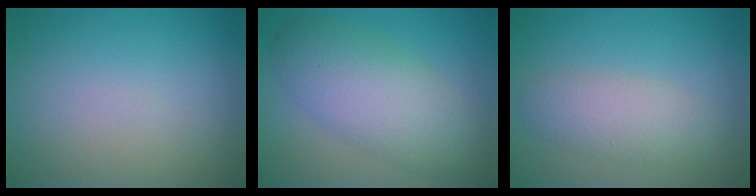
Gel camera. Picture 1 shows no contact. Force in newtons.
{"total": 6.6, "press": 6.6, "slide": 0.2}
{"total": 3.5, "press": 3.5, "slide": 0.1}